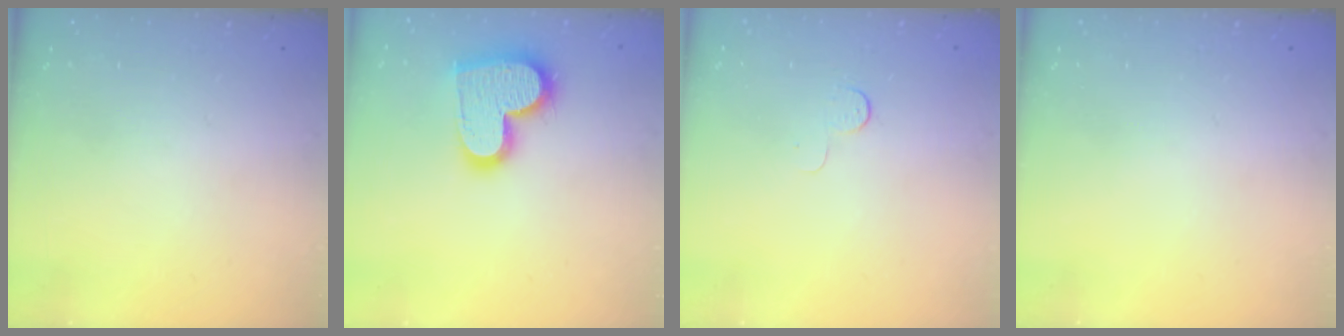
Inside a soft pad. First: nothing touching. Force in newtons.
{"total": 17.2, "press": 17.1, "slide": 1.2}
{"total": 3.9, "press": 3.8, "slide": 0.4}
{"total": 0.0}